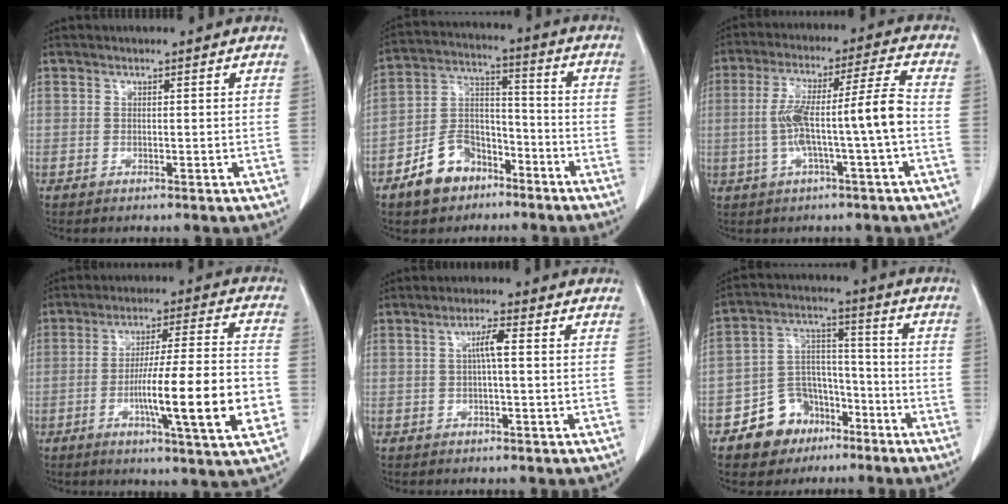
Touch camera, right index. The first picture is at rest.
{"total": 10.3, "force": [-6.4, 6.5, 4.6], "torque": [-0.098, 0.021, -0.112]}
{"total": 11.0, "force": [-1.6, -0.3, 10.9], "torque": [-0.201, 0.028, -0.025]}
{"total": 16.8, "force": [-4.3, 0.5, 16.3], "torque": [-0.242, -0.002, -0.064]}
{"total": 2.9, "force": [0.3, 0.2, 2.9], "torque": [-0.055, 0.004, 0.006]}
{"total": 10.3, "force": [-6.2, 7.6, 3.2], "torque": [-0.056, 0.036, -0.100]}